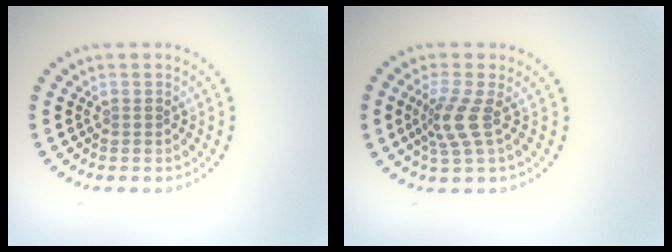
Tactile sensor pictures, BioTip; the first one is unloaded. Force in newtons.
{"total": 2.9, "press": 2.2, "slide": 2.0}